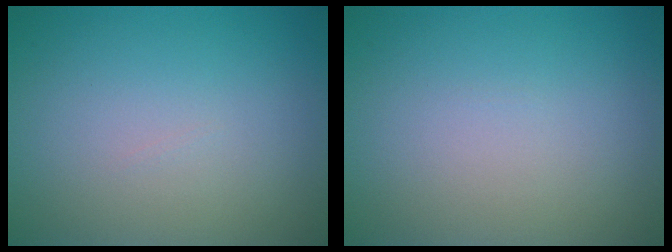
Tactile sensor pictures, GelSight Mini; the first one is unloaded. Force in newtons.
{"total": 0.0}